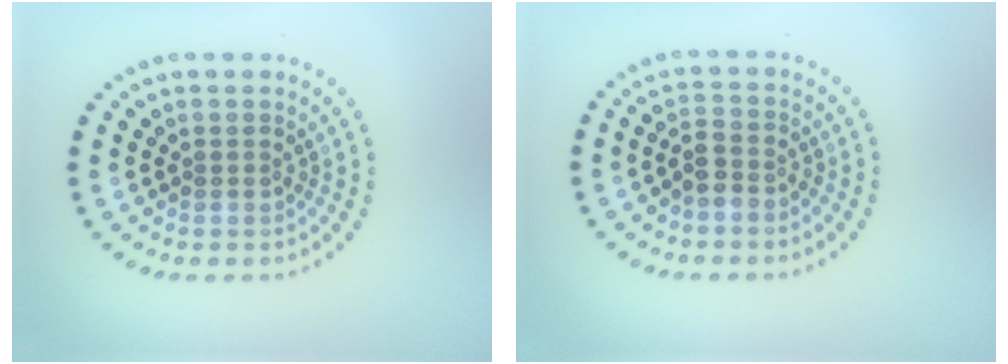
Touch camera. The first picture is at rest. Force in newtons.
{"total": 2.1, "press": 1.8, "slide": 1.1}